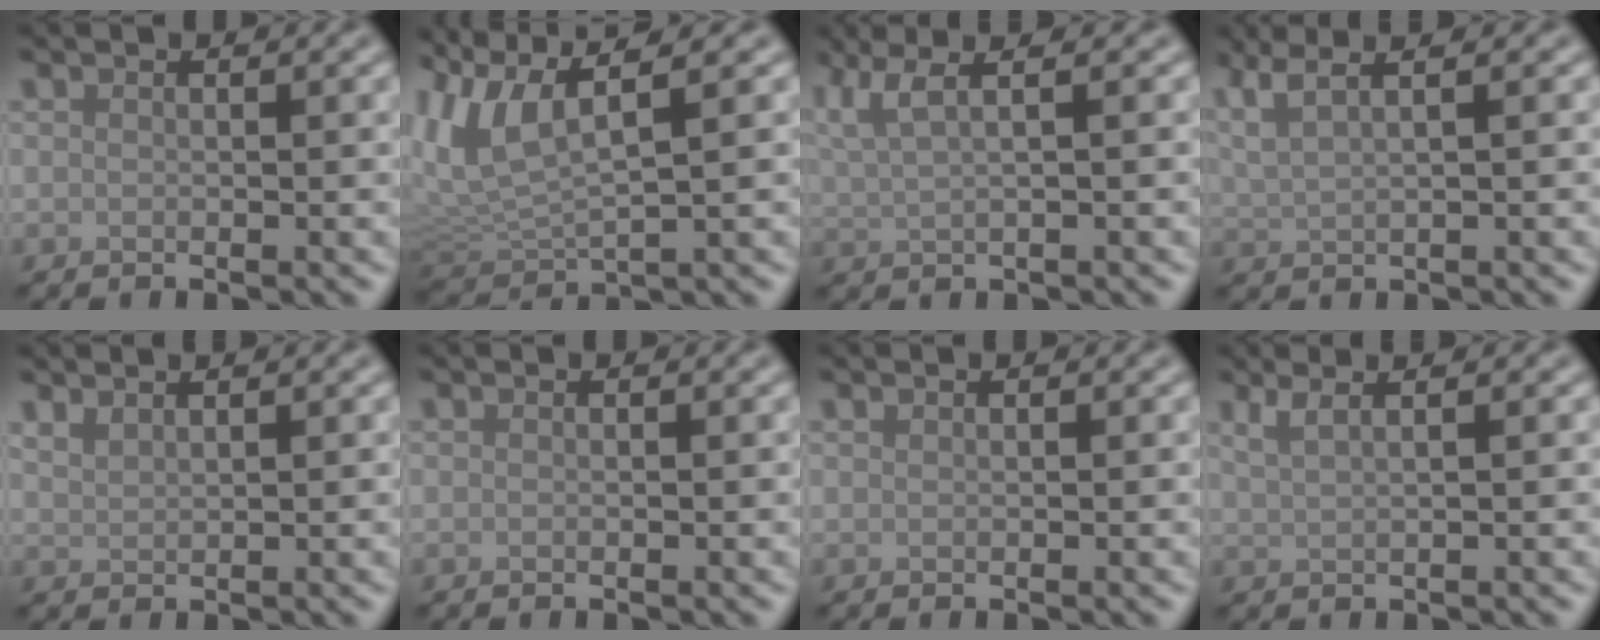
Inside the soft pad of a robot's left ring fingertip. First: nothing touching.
{"total": 6.3, "force": [2.8, 2.0, 5.3], "torque": [-0.124, 0.005, 0.057]}
{"total": 4.9, "force": [2.9, 1.6, 3.5], "torque": [-0.060, 0.032, 0.031]}
{"total": 5.2, "force": [3.5, 1.8, 3.4], "torque": [-0.062, 0.035, 0.043]}
{"total": 1.3, "force": [1.2, 0.2, 0.4], "torque": [-0.009, 0.002, 0.026]}
{"total": 0.0}
{"total": 0.0}
{"total": 3.3, "force": [2.2, 1.4, 2.1], "torque": [-0.021, 0.014, 0.009]}